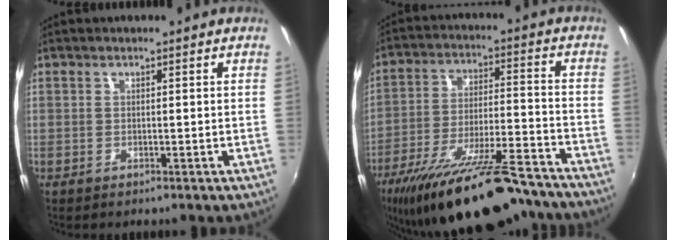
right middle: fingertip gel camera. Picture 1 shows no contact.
{"total": 26.2, "force": [-21.9, 6.0, 13.2], "torque": [-0.236, -0.039, -0.323]}